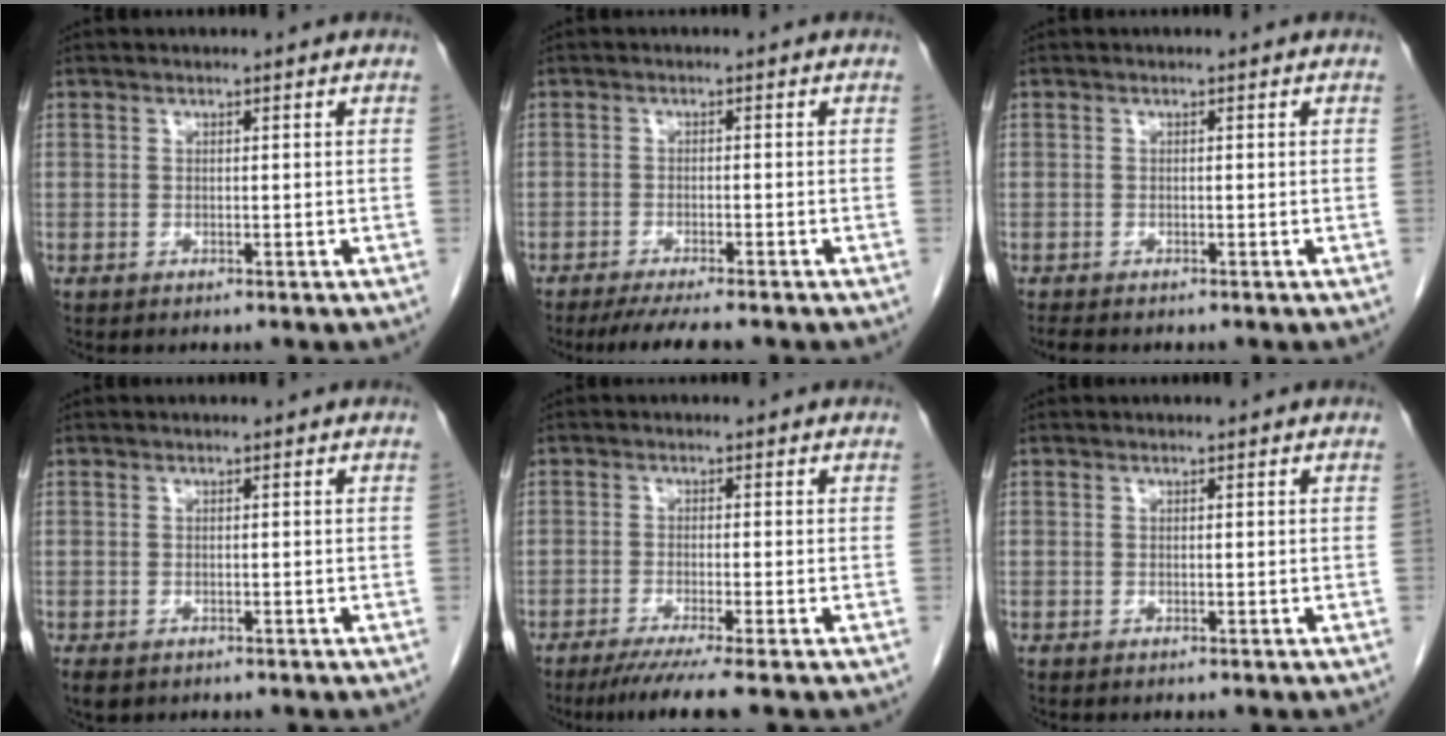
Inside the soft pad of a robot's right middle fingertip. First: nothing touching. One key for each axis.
{"total": 6.7, "fx": -5.6, "fy": 0.3, "fz": 3.7, "tx": -0.047, "ty": -0.014, "tz": -0.087}
{"total": 1.5, "fx": -1.4, "fy": 0.1, "fz": 0.6, "tx": -0.016, "ty": -0.004, "tz": -0.020}
{"total": 3.7, "fx": -2.3, "fy": 2.2, "fz": 1.8, "tx": -0.043, "ty": -0.008, "tz": -0.033}
{"total": 6.0, "fx": -4.5, "fy": -1.1, "fz": 3.8, "tx": -0.051, "ty": -0.017, "tz": -0.078}
{"total": 0.0}